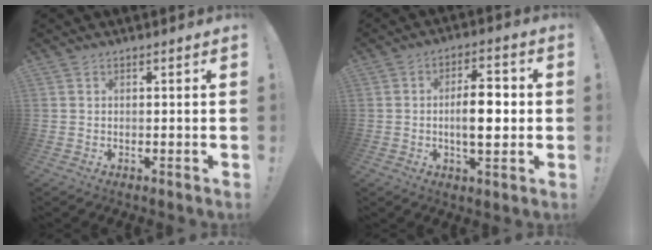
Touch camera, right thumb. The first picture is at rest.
{"total": 10.2, "force": [-0.8, 4.3, 9.3], "torque": [-0.146, 0.003, -0.021]}